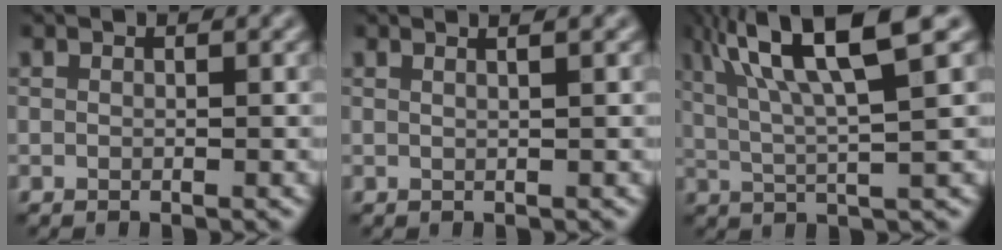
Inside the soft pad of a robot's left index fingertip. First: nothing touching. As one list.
[{"total": 2.7, "force": [1.5, 1.2, 1.9], "torque": [-0.002, 0.007, -0.012]}, {"total": 10.2, "force": [4.6, 2.1, 8.9], "torque": [-0.140, 0.025, 0.077]}]